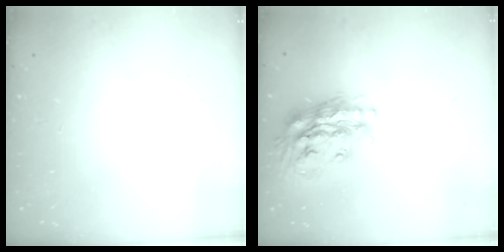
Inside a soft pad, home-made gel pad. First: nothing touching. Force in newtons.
{"total": 18.8, "press": 18.8, "slide": 1.5}